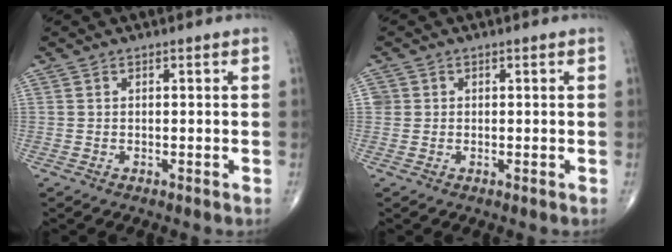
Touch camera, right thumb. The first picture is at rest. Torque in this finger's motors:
{"motor_torque": [-0.17, 0.01, 0.24, 0.19, -0.02]}